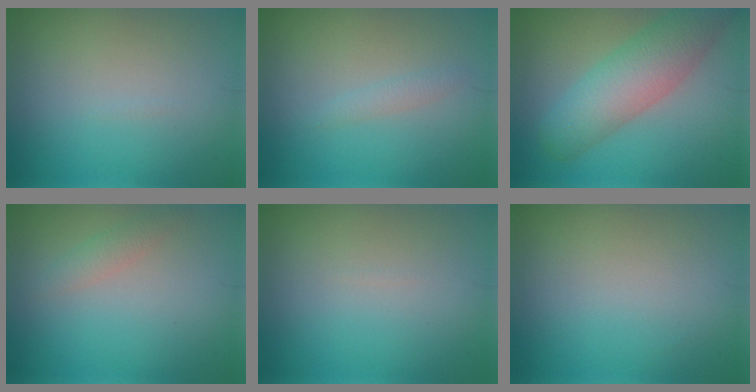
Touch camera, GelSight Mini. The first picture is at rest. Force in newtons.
{"total": 0.9, "press": 0.9, "slide": 0.1}
{"total": 6.4, "press": 6.4, "slide": 0.3}
{"total": 1.3, "press": 1.3, "slide": 0.1}
{"total": 0.0}
{"total": 0.0}